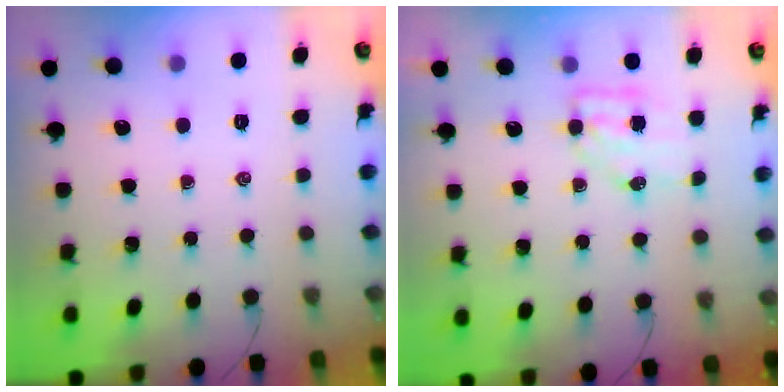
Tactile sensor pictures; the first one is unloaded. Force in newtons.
{"total": 6.0, "press": 6.0, "slide": 0.7}